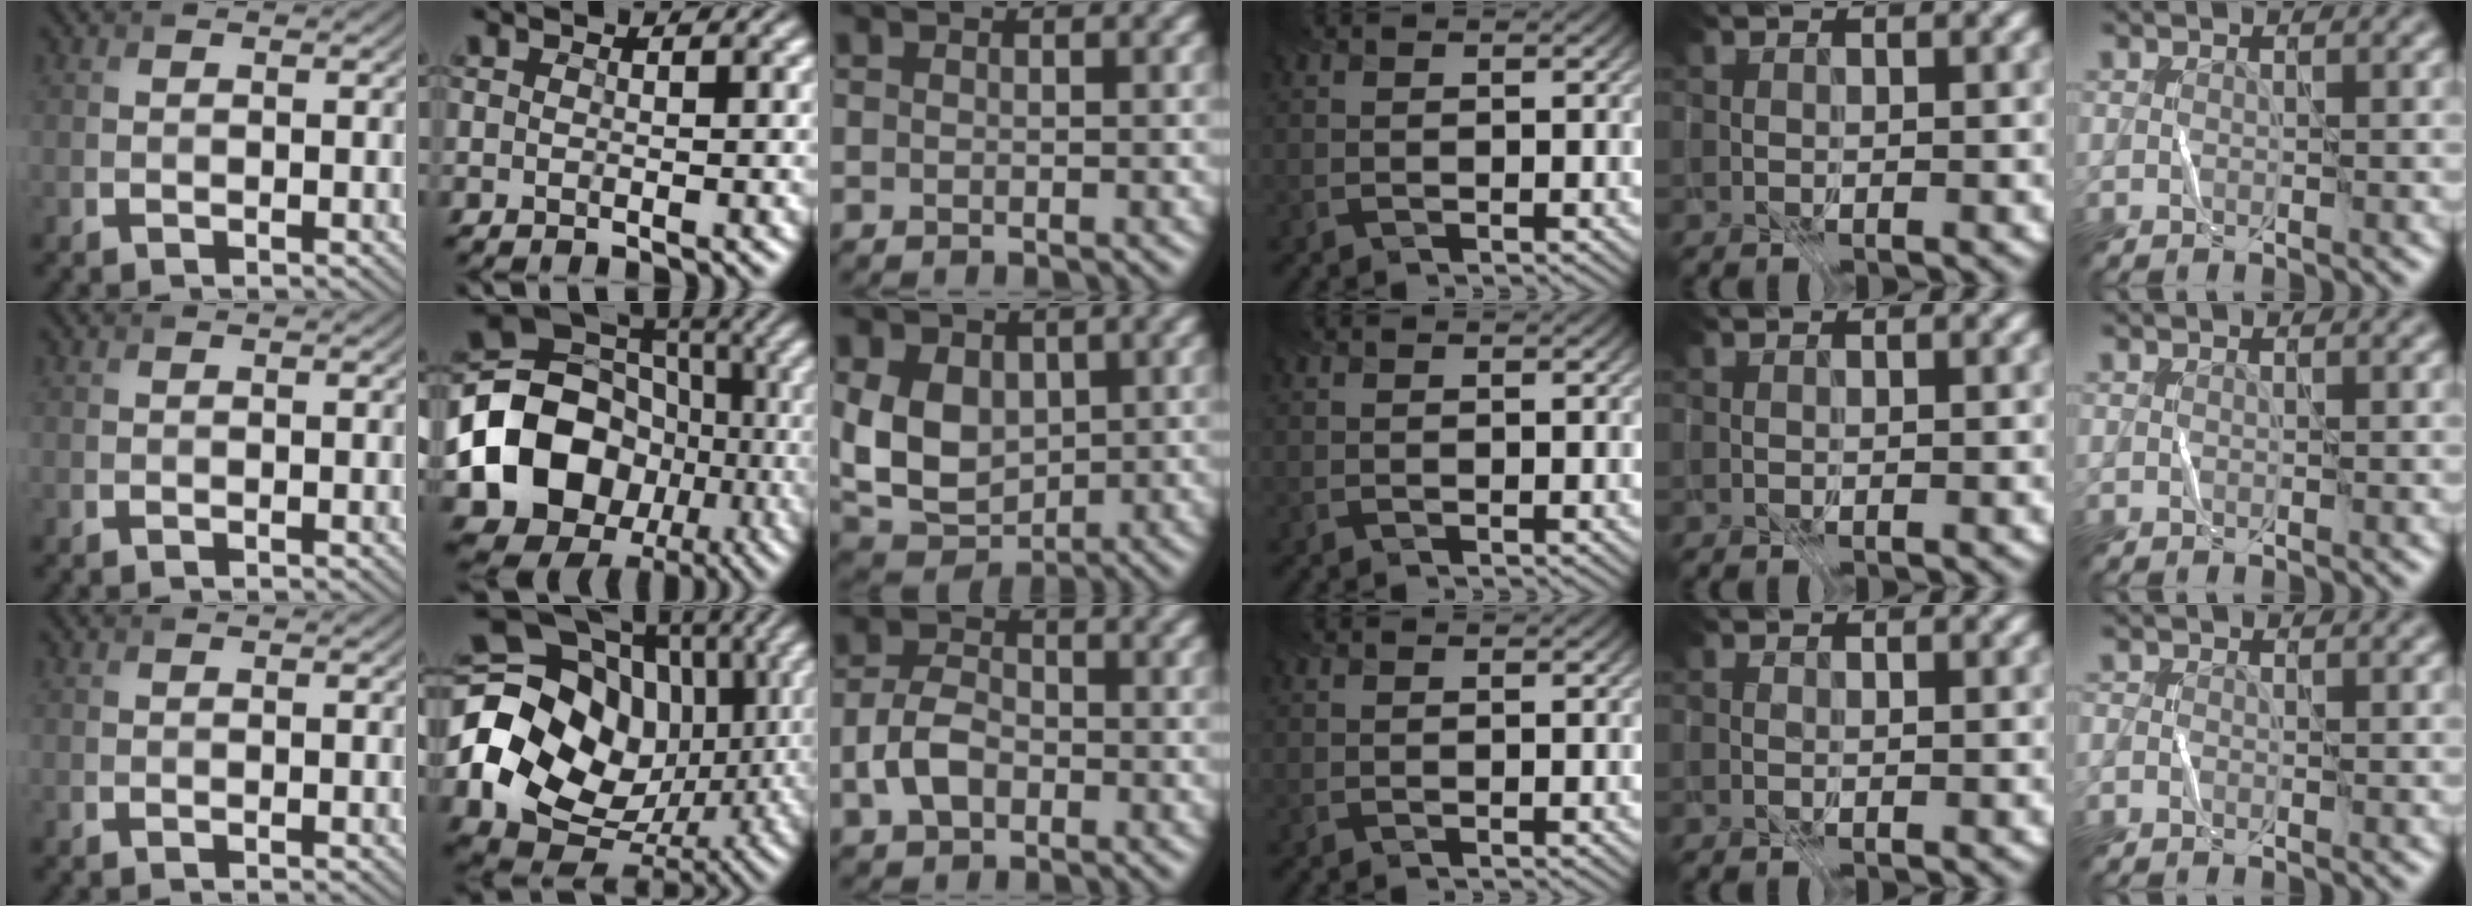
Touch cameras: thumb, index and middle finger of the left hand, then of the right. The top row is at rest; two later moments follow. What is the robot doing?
{"motion": "fold", "object": "file"}